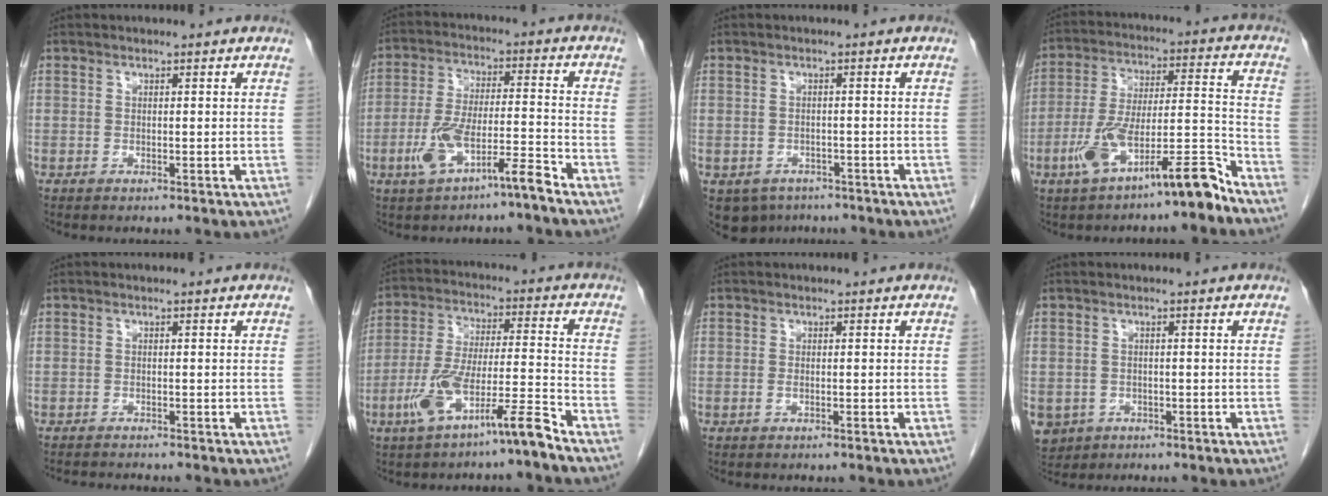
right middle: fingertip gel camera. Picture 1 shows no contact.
{"total": 8.6, "force": [-5.2, 1.3, 6.7], "torque": [-0.141, 0.013, -0.093]}
{"total": 5.8, "force": [-3.9, 4.1, 1.1], "torque": [-0.017, 0.002, -0.053]}
{"total": 12.7, "force": [-8.3, 1.7, 9.4], "torque": [-0.179, 0.021, -0.143]}
{"total": 3.4, "force": [-3.2, 0.3, 0.9], "torque": [-0.009, -0.009, -0.046]}
{"total": 10.7, "force": [-6.8, 0.5, 8.2], "torque": [-0.168, 0.005, -0.126]}
{"total": 0.7, "force": [-0.4, 0.1, 0.6], "torque": [-0.015, 0.000, -0.005]}
{"total": 6.4, "force": [-2.9, 5.4, 1.7], "torque": [-0.048, -0.002, -0.040]}